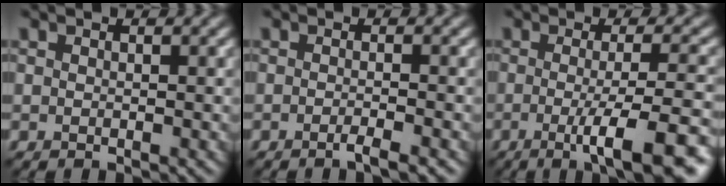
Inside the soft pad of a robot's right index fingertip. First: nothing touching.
{"total": 1.8, "force": [-0.9, 0.3, 1.5], "torque": [-0.017, 0.000, -0.022]}
{"total": 8.7, "force": [-3.1, 2.0, 7.9], "torque": [-0.098, -0.004, -0.046]}